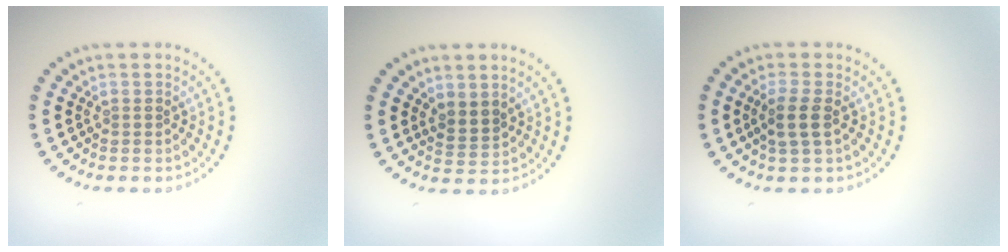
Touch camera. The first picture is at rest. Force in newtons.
{"total": 1.9, "press": 1.5, "slide": 1.1}
{"total": 2.2, "press": 2.1, "slide": 0.8}